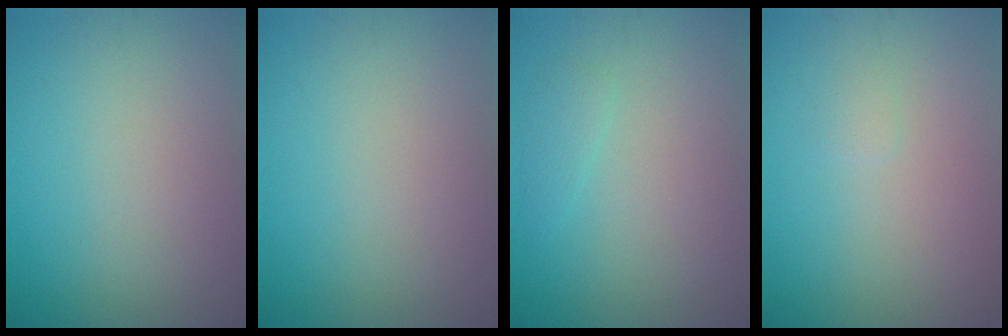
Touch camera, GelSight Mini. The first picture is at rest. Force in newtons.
{"total": 0.0}
{"total": 1.0, "press": 1.0, "slide": 0.1}
{"total": 0.5, "press": 0.5, "slide": 0.0}